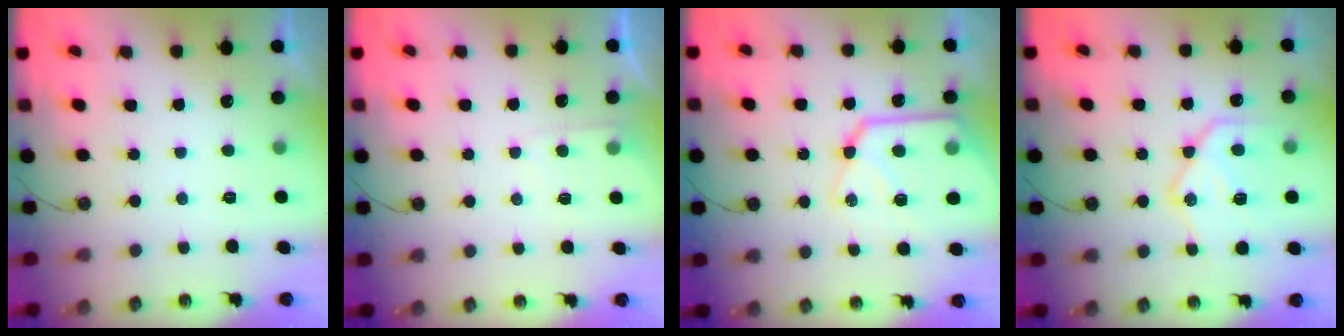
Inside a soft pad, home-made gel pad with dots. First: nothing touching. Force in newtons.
{"total": 3.7, "press": 3.7, "slide": 0.5}
{"total": 18.1, "press": 18.0, "slide": 1.7}
{"total": 17.0, "press": 16.9, "slide": 1.2}